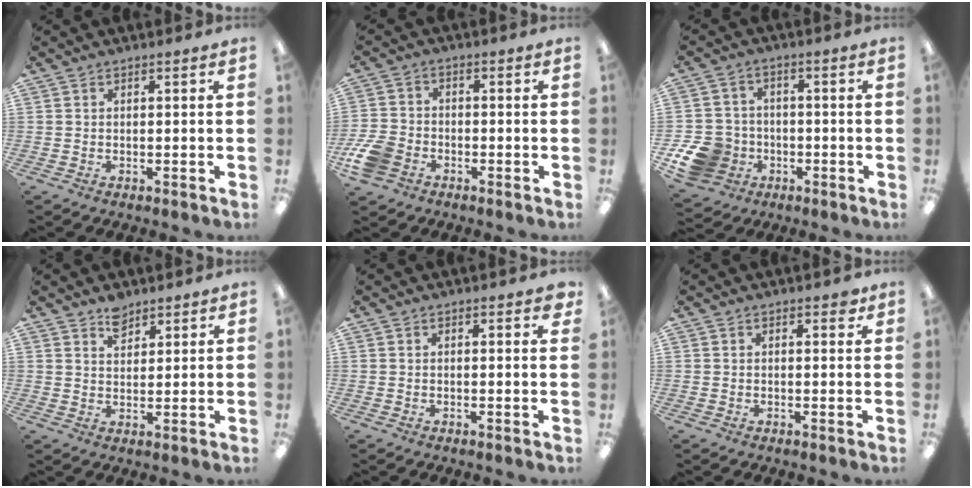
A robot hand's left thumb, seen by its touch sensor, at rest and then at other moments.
{"total": 7.9, "force": [-4.1, 5.6, 3.8], "torque": [-0.083, 0.028, -0.076]}
{"total": 11.5, "force": [-4.3, 9.8, 4.2], "torque": [-0.097, 0.038, -0.068]}
{"total": 4.7, "force": [3.8, 2.5, 1.2], "torque": [-0.010, -0.020, 0.068]}
{"total": 0.8, "force": [0.6, 0.2, 0.6], "torque": [0.002, -0.004, 0.006]}
{"total": 1.4, "force": [0.9, 0.7, 0.8], "torque": [-0.002, -0.002, 0.011]}